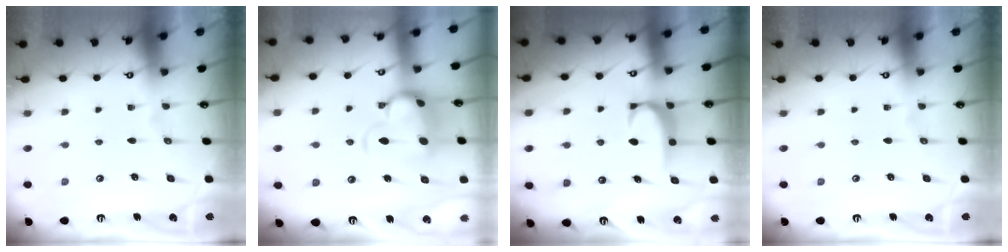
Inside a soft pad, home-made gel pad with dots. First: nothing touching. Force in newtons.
{"total": 7.1, "press": 6.9, "slide": 1.8}
{"total": 1.8, "press": 1.7, "slide": 0.5}
{"total": 0.0}